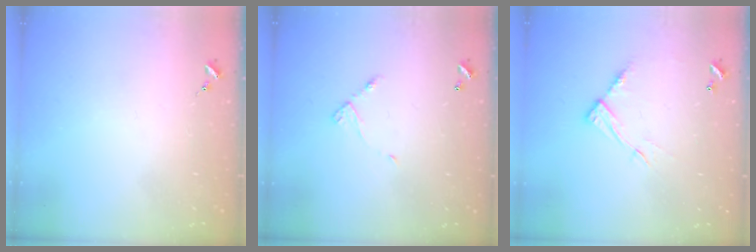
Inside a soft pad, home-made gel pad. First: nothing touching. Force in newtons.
{"total": 5.5, "press": 5.5, "slide": 0.3}
{"total": 10.0, "press": 10.0, "slide": 0.5}